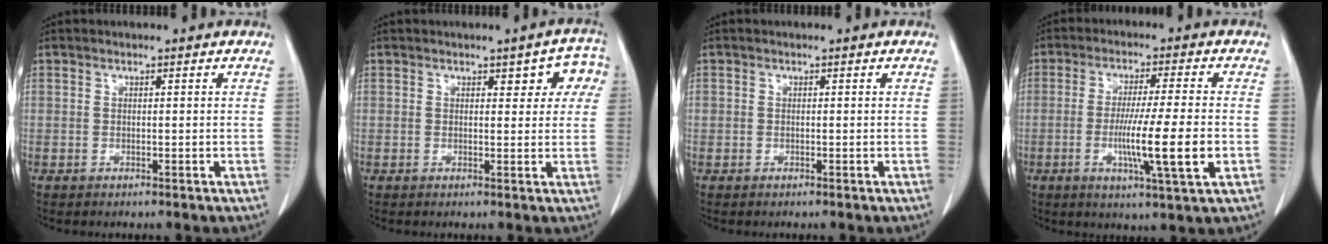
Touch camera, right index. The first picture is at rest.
{"total": 4.9, "force": [2.0, 2.2, 3.9], "torque": [-0.029, 0.015, 0.017]}
{"total": 0.0}
{"total": 10.9, "force": [-2.4, -0.6, 10.6], "torque": [-0.182, -0.021, -0.044]}